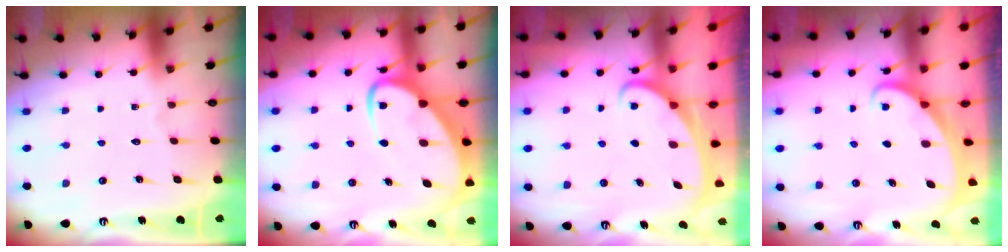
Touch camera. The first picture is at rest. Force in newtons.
{"total": 8.0, "press": 8.0, "slide": 0.7}
{"total": 2.1, "press": 2.1, "slide": 0.3}
{"total": 1.8, "press": 1.8, "slide": 0.1}